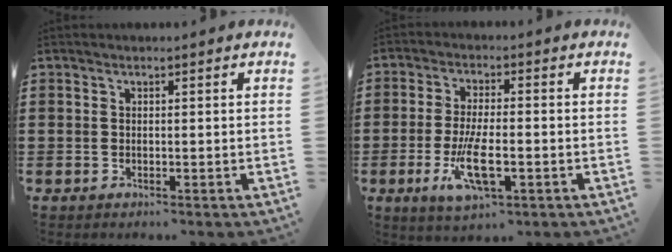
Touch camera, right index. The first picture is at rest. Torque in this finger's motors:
{"motor_torque": [1.91, 0.23, 0.79, 0.21]}